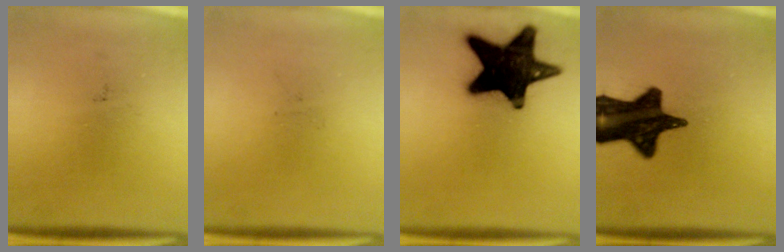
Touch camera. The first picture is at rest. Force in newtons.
{"total": 0.0}
{"total": 19.4}
{"total": 17.5}